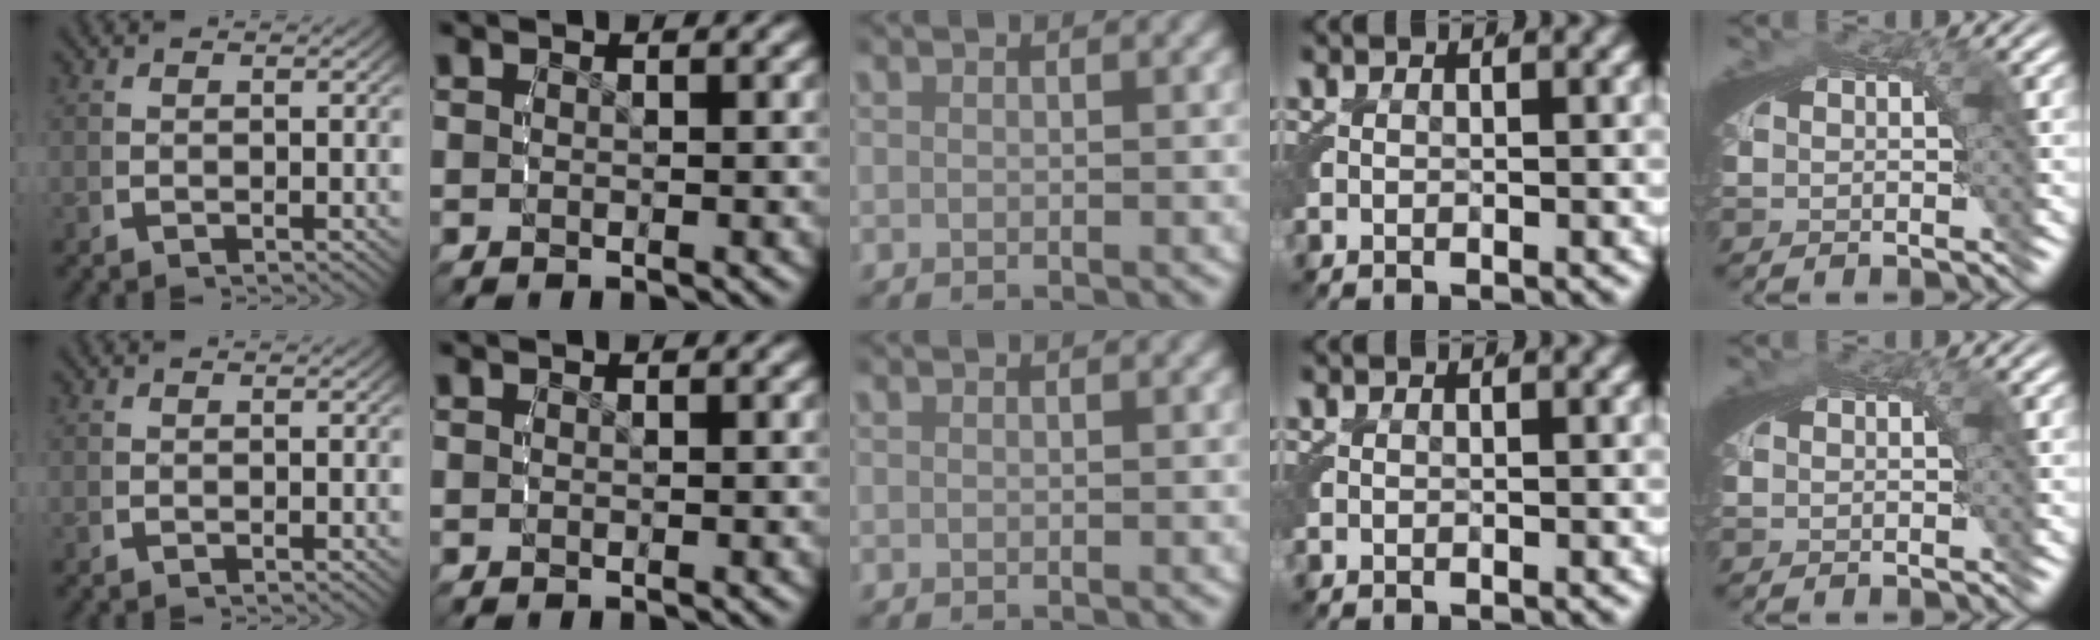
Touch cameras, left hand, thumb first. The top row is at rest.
{"little": {"total": 0.6, "force": [0.2, 0.2, 0.5], "torque": [-0.005, 0.003, 0.003]}}